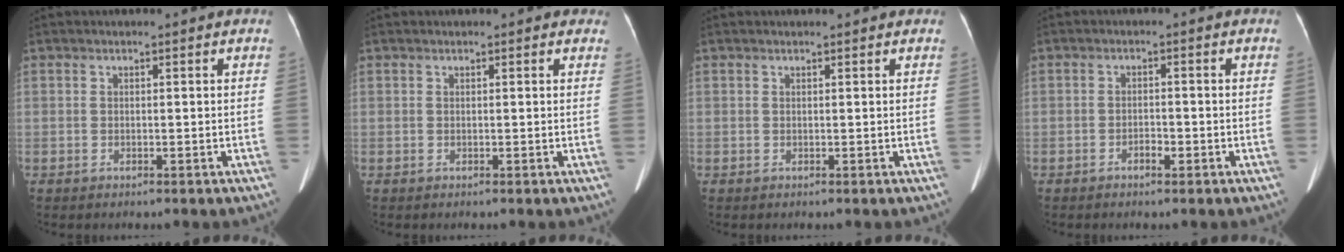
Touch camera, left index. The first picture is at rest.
{"total": 1.5, "force": [1.2, 0.8, 0.4], "torque": [0.003, 0.010, 0.006]}
{"total": 2.3, "force": [2.0, 0.7, 0.8], "torque": [-0.009, 0.023, 0.020]}
{"total": 1.7, "force": [-1.1, 0.6, 1.1], "torque": [-0.021, 0.001, -0.018]}